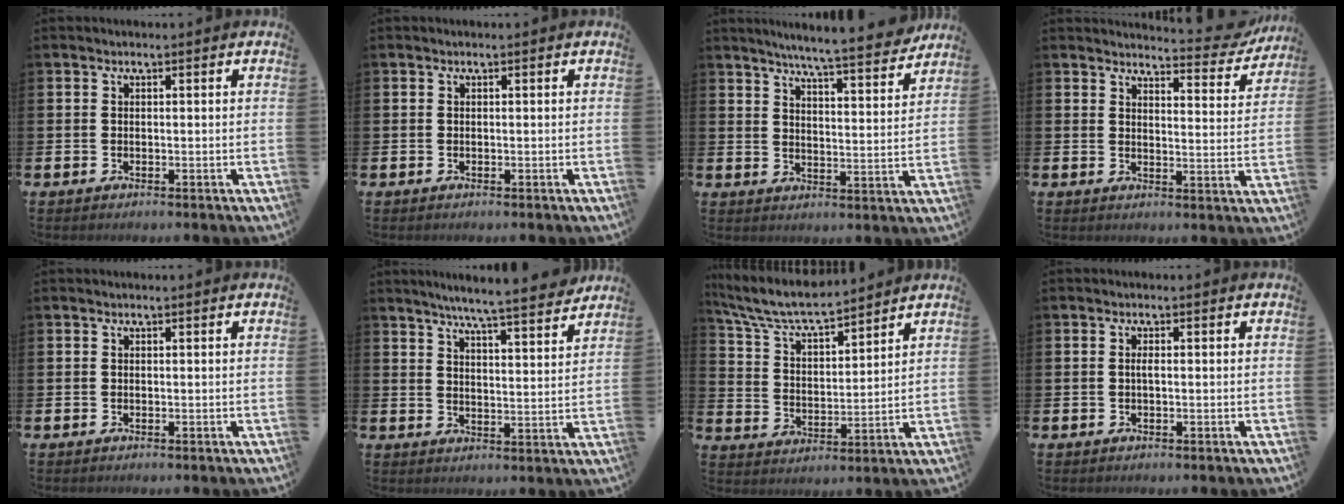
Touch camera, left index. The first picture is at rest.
{"total": 0.0}
{"total": 6.9, "force": [6.6, -0.2, 2.2], "torque": [-0.049, -0.048, 0.110]}
{"total": 4.5, "force": [4.4, 0.5, 0.8], "torque": [-0.007, -0.036, 0.070]}
{"total": 0.0}
{"total": 6.8, "force": [6.4, -0.4, 2.1], "torque": [-0.047, -0.046, 0.108]}
{"total": 7.2, "force": [6.8, 1.0, 2.4], "torque": [-0.079, -0.040, 0.118]}
{"total": 0.8, "force": [0.0, 0.2, 0.8], "torque": [-0.019, 0.002, 0.000]}